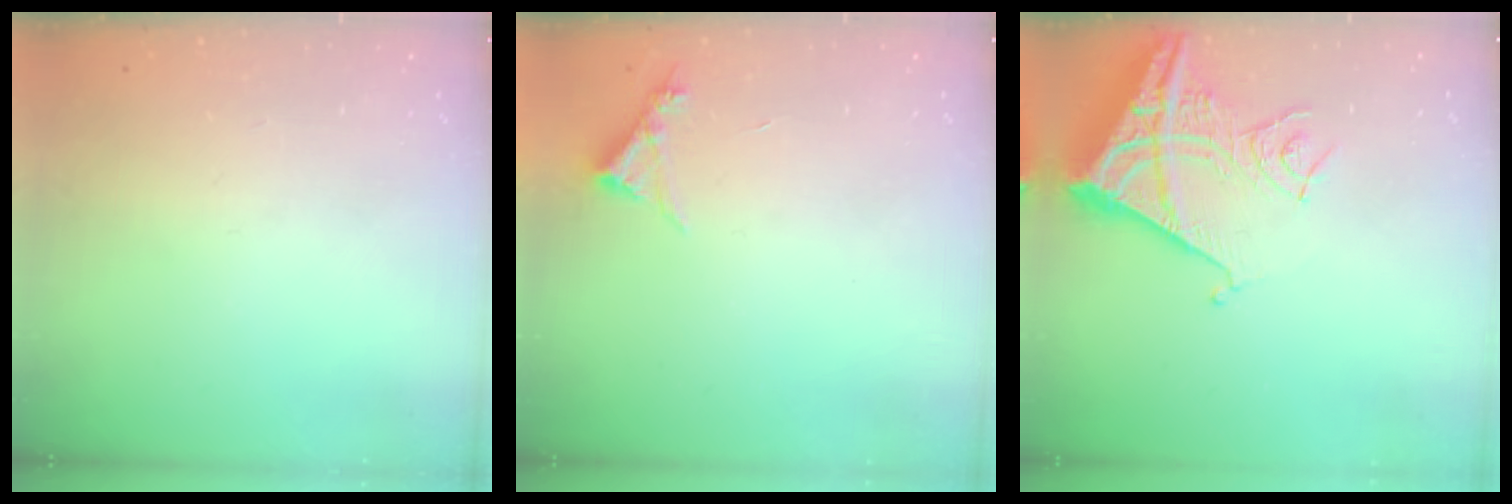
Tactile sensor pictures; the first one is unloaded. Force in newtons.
{"total": 4.3, "press": 4.2, "slide": 0.4}
{"total": 12.2, "press": 12.1, "slide": 1.5}